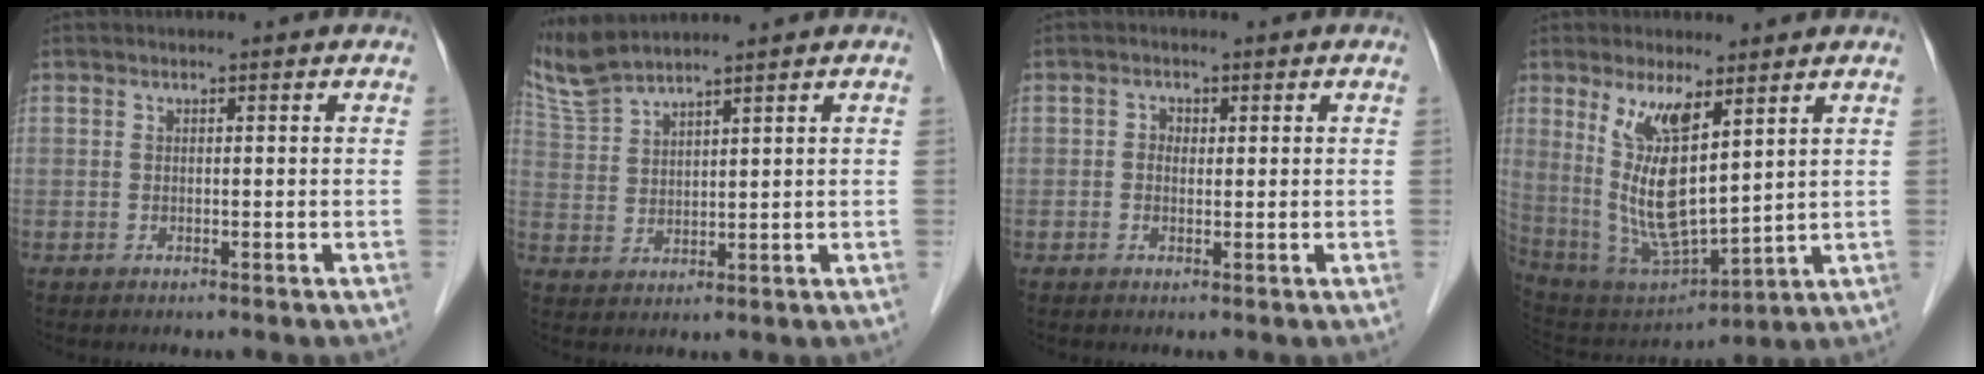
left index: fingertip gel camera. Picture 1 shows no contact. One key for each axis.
{"total": 7.0, "fx": 6.7, "fy": -0.6, "fz": 2.2, "tx": -0.068, "ty": 0.013, "tz": 0.148}
{"total": 1.4, "fx": 0.2, "fy": 1.1, "fz": 0.8, "tx": -0.012, "ty": 0.002, "tz": 0.000}
{"total": 12.2, "fx": 4.9, "fy": 3.2, "fz": 10.7, "tx": -0.223, "ty": -0.012, "tz": 0.108}